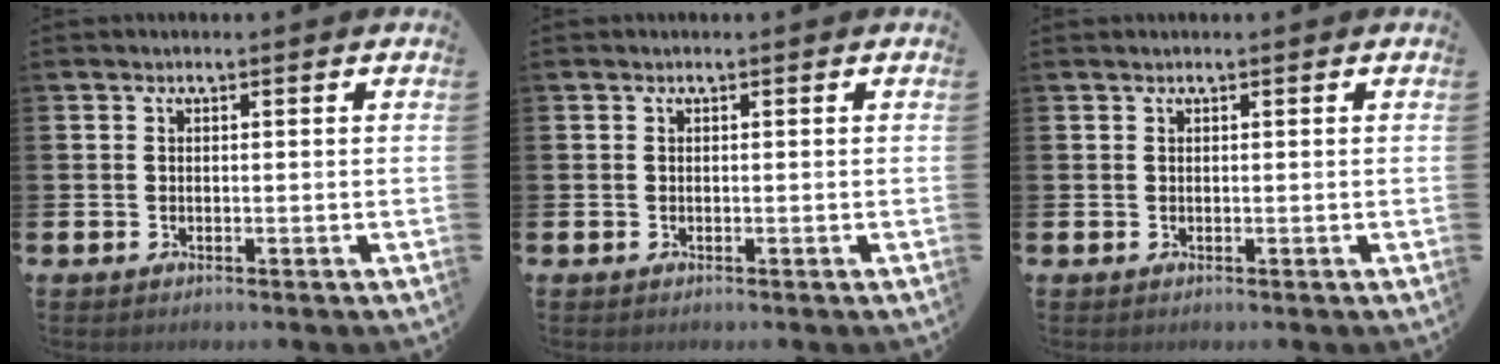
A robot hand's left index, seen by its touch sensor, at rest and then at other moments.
{"total": 0.0}
{"total": 0.0}